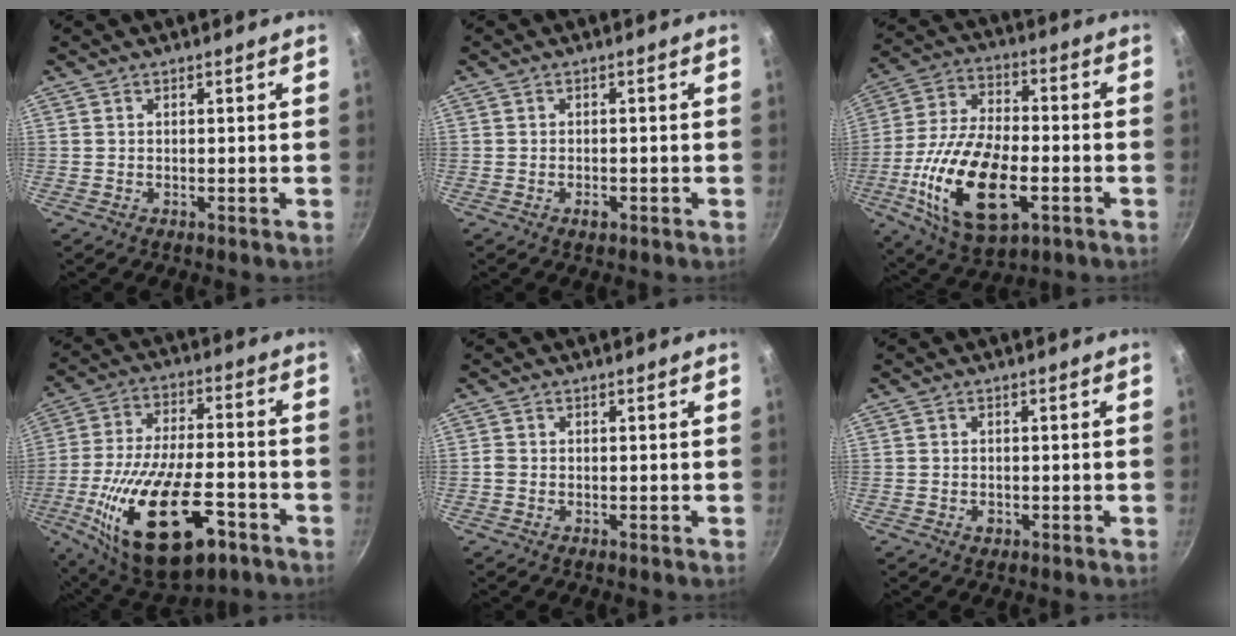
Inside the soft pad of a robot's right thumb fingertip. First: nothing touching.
{"total": 1.3, "force": [-0.7, 0.7, 0.9], "torque": [-0.016, 0.003, -0.012]}
{"total": 21.3, "force": [-6.0, 10.7, 17.4], "torque": [-0.332, 0.016, -0.106]}
{"total": 25.3, "force": [-9.9, 11.5, 20.2], "torque": [-0.360, 0.022, -0.156]}
{"total": 0.8, "force": [-0.3, 0.7, 0.4], "torque": [-0.008, 0.002, -0.007]}
{"total": 1.6, "force": [-0.6, 1.2, 0.8], "torque": [-0.011, 0.003, -0.009]}